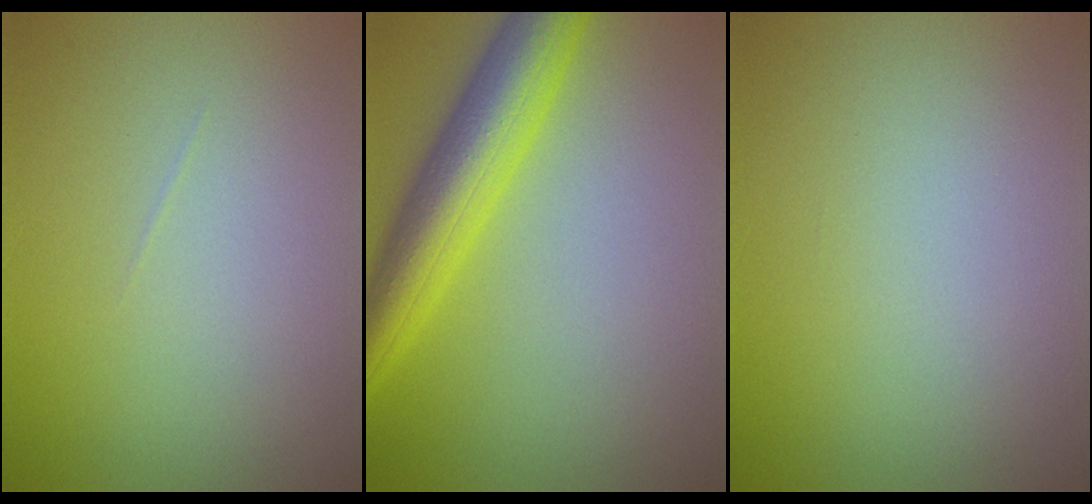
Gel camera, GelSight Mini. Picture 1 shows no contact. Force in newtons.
{"total": 6.7, "press": 6.7, "slide": 0.2}
{"total": 0.0}